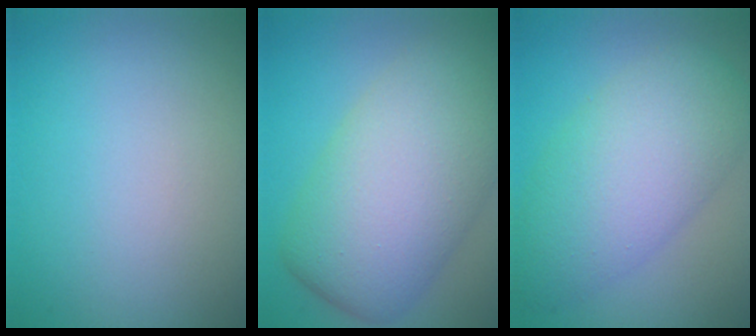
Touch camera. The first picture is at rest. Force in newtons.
{"total": 11.1, "press": 11.1, "slide": 0.5}
{"total": 8.0, "press": 8.0, "slide": 0.3}